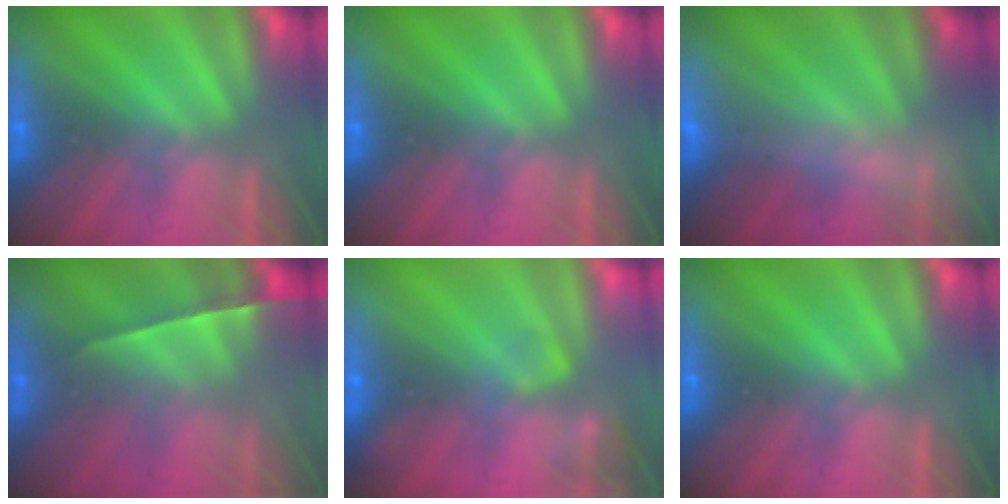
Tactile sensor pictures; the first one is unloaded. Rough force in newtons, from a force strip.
{"total": 0.0}
{"total": 2.4}
{"total": 1.4}
{"total": 2.4}
{"total": 0.0}